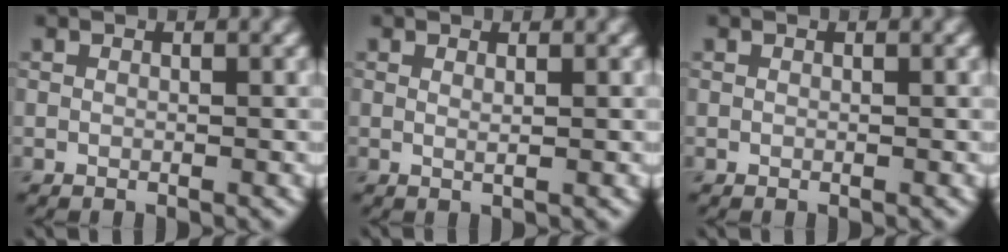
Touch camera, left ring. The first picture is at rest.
{"total": 0.9, "force": [0.4, 0.3, 0.8], "torque": [-0.006, 0.000, 0.004]}
{"total": 0.0}